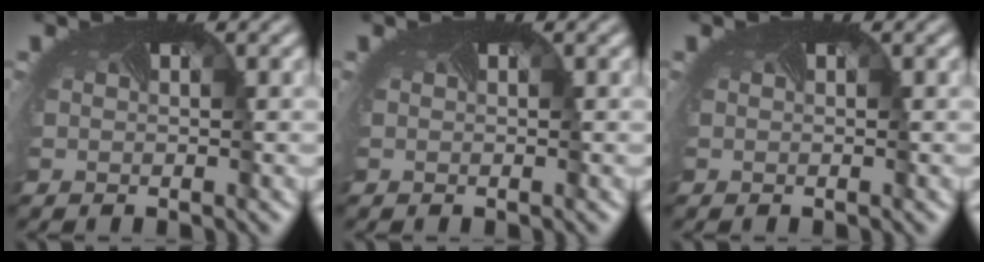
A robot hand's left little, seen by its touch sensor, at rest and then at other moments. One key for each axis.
{"total": 0.0}
{"total": 0.0}